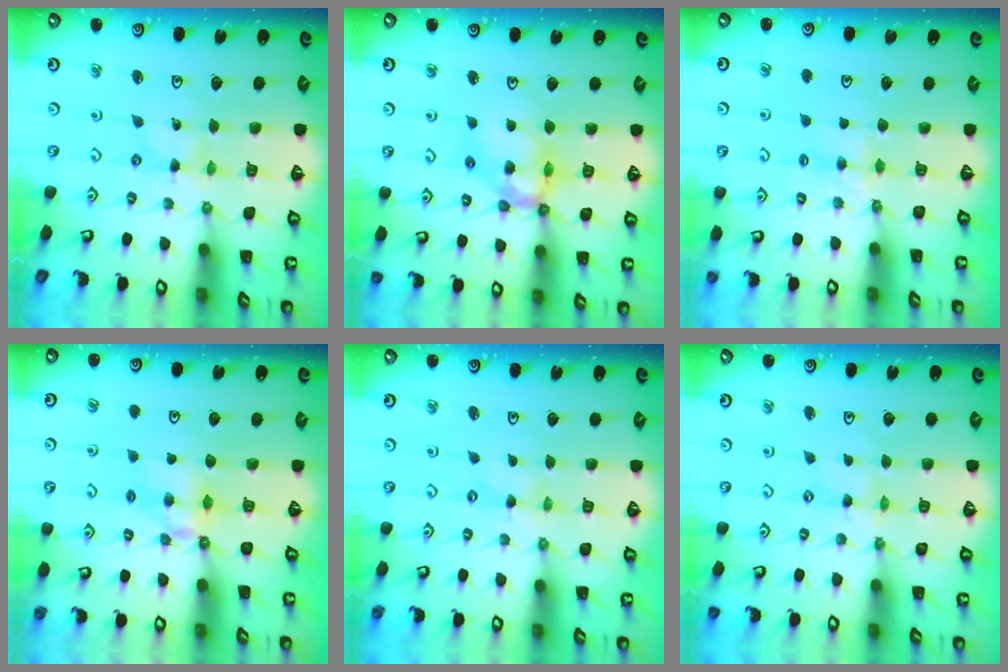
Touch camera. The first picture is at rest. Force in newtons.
{"total": 12.1, "press": 12.0, "slide": 1.4}
{"total": 4.5, "press": 4.5, "slide": 0.7}
{"total": 6.3, "press": 6.2, "slide": 0.9}
{"total": 0.0}
{"total": 0.0}